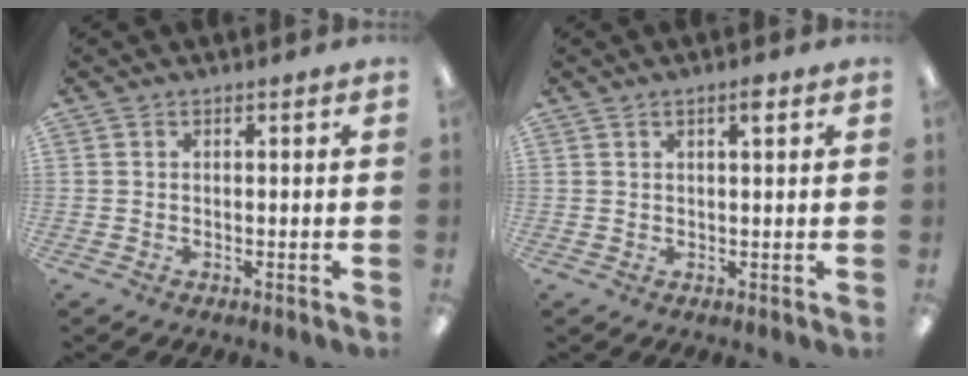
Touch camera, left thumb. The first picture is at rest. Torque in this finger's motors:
{"motor_torque": [-0.06, 0.06, -0.11, 0.13, 0.01]}